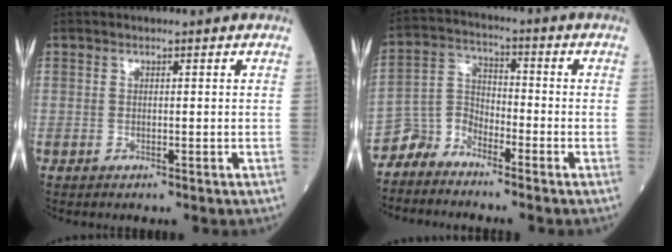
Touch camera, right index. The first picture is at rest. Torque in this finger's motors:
{"motor_torque": [-0.07, 0.03, -0.03, -0.02]}